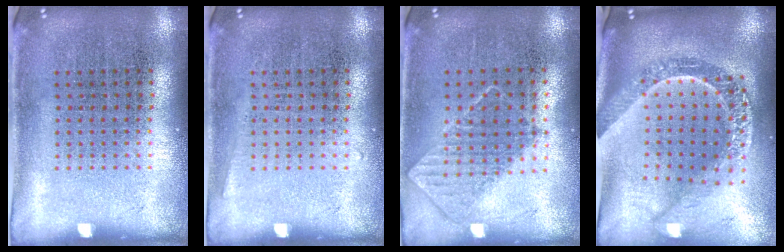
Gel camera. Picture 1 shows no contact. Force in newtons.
{"total": 0.5, "press": 0.5, "slide": 0.1}
{"total": 0.8, "press": 0.8, "slide": 0.2}
{"total": 2.7, "press": 2.2, "slide": 1.6}